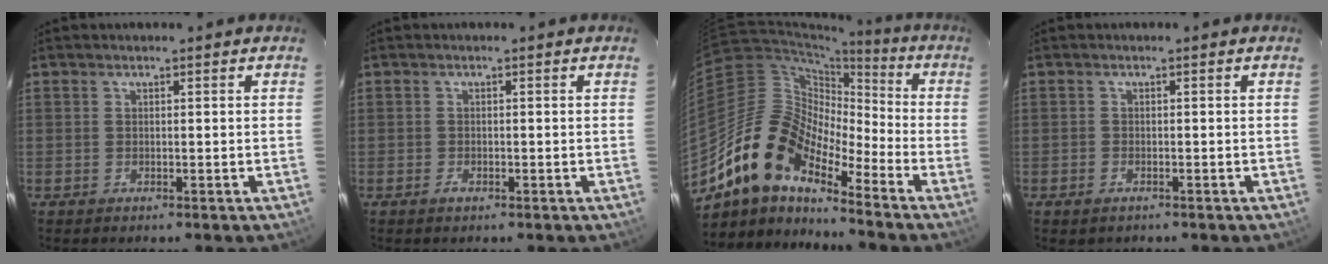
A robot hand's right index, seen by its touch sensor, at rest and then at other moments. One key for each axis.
{"total": 1.1, "fx": -0.6, "fy": 0.7, "fz": 0.5, "tx": -0.009, "ty": -0.001, "tz": -0.012}
{"total": 15.6, "fx": -11.9, "fy": 5.9, "fz": 8.1, "tx": -0.136, "ty": 0.004, "tz": -0.242}
{"total": 1.6, "fx": -1.0, "fy": 1.2, "fz": 0.4, "tx": -0.010, "ty": -0.001, "tz": -0.015}